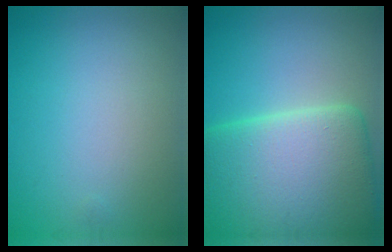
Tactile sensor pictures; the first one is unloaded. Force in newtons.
{"total": 14.3, "press": 14.2, "slide": 0.8}